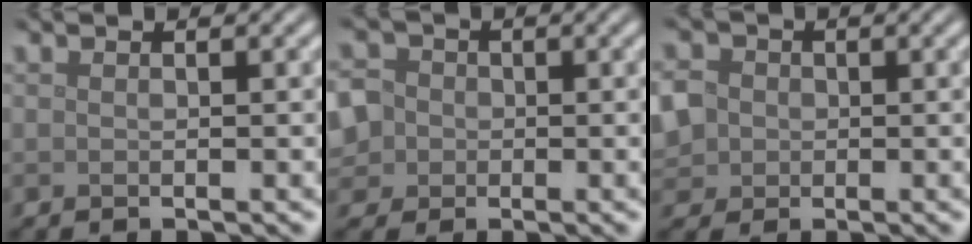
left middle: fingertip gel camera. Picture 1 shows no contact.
{"total": 7.6, "force": [-0.9, 7.0, 2.8], "torque": [-0.070, 0.019, -0.058]}
{"total": 6.2, "force": [-0.3, 5.6, 2.5], "torque": [-0.072, 0.017, -0.028]}